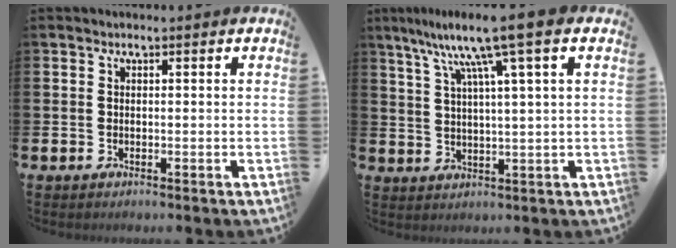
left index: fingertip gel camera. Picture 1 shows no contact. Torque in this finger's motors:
{"motor_torque": [1.26, -0.88, 1.05, 0.21]}